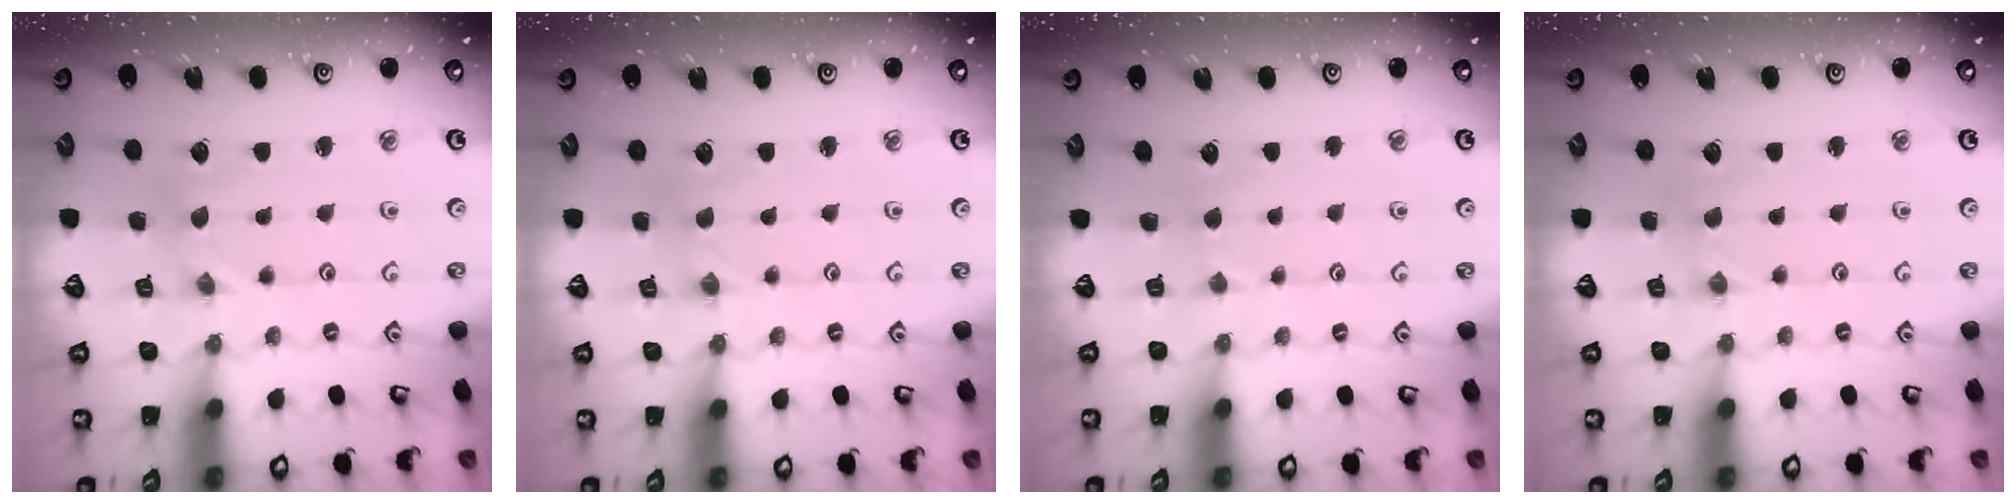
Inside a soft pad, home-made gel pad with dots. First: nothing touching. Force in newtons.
{"total": 0.0}
{"total": 1.5, "press": 1.5, "slide": 0.2}
{"total": 0.0}